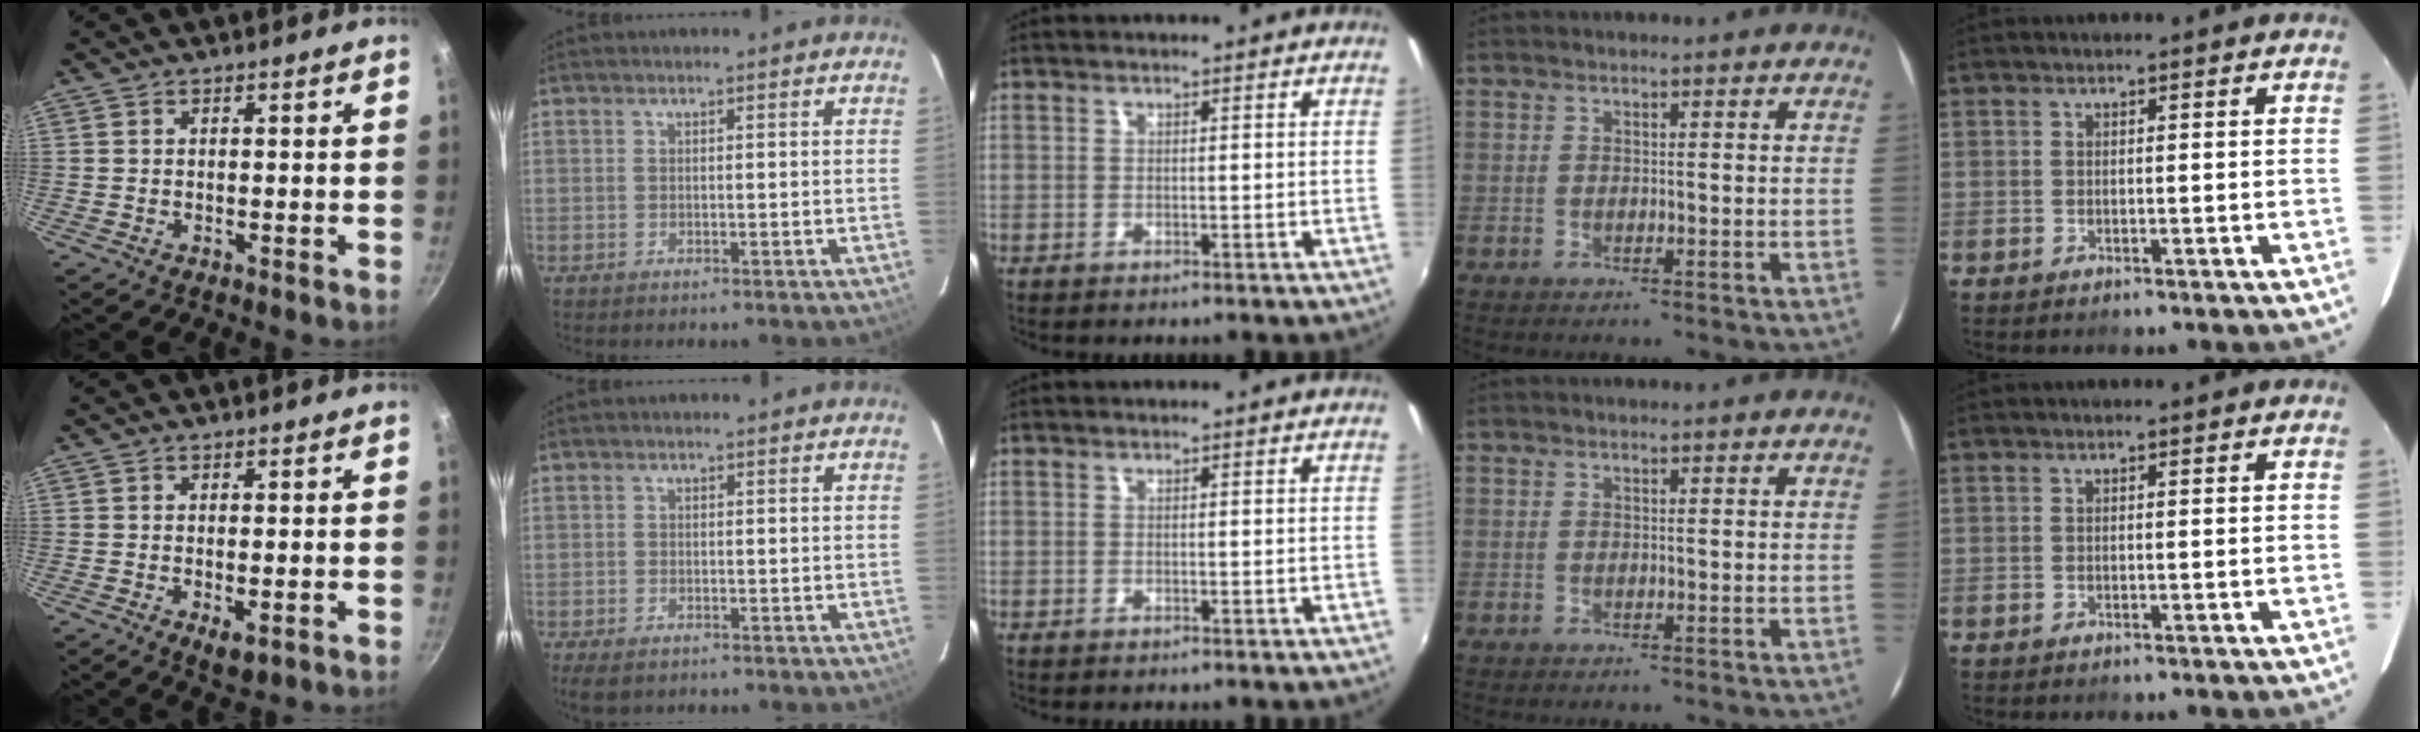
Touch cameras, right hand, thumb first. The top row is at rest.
{"thumb": {"total": 3.3, "force": [-1.1, 1.4, 2.8], "torque": [-0.044, -0.008, -0.011]}, "index": {"total": 3.5, "force": [-2.4, 1.8, 1.8], "torque": [-0.044, -0.012, -0.044]}}